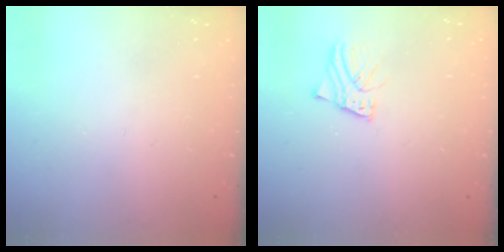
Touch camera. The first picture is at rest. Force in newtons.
{"total": 3.0, "press": 3.0, "slide": 0.2}